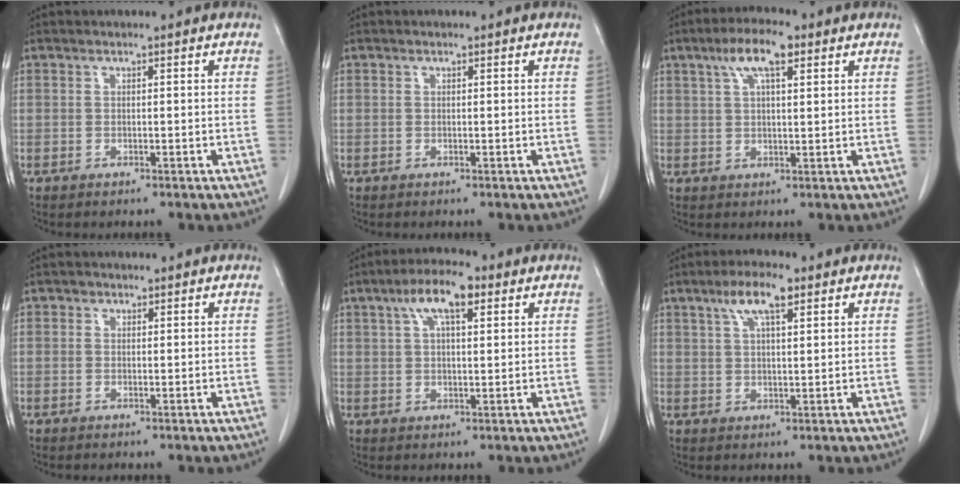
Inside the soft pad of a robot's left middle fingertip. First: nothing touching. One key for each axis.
{"total": 0.0}
{"total": 6.7, "fx": 3.5, "fy": 1.7, "fz": 5.4, "tx": -0.107, "ty": 0.016, "tz": 0.061}
{"total": 0.9, "fx": 0.5, "fy": 0.7, "fz": 0.2, "tx": 0.002, "ty": -0.001, "tz": 0.004}
{"total": 7.5, "fx": 3.7, "fy": 2.2, "fz": 6.1, "tx": -0.117, "ty": 0.020, "tz": 0.062}
{"total": 6.2, "fx": 3.5, "fy": 1.4, "fz": 4.9, "tx": -0.098, "ty": 0.011, "tz": 0.063}